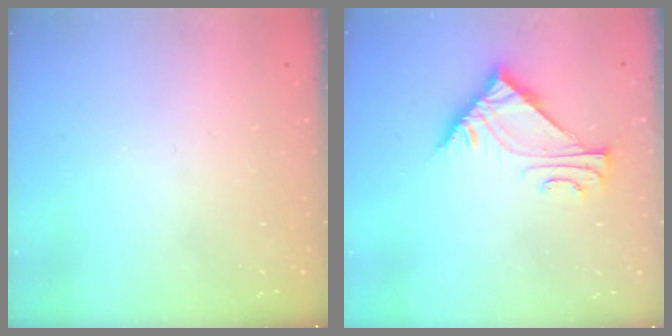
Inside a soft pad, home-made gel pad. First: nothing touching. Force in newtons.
{"total": 6.4, "press": 6.4, "slide": 0.1}